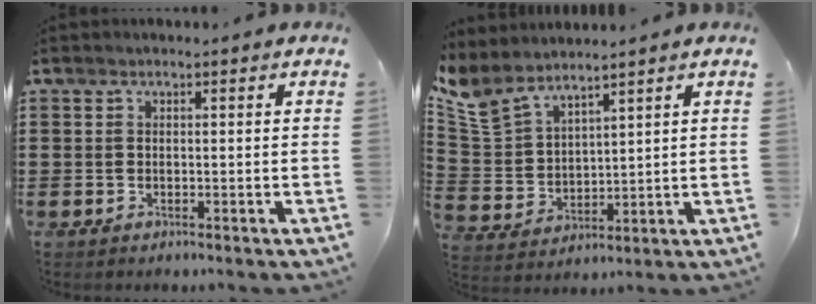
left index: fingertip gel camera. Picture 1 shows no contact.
{"total": 7.0, "force": [6.0, 2.3, 2.7], "torque": [-0.081, -0.021, 0.111]}